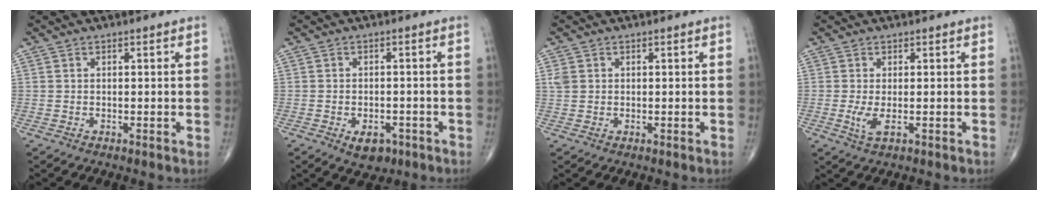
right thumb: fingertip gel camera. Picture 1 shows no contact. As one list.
[{"total": 4.7, "force": [-2.2, 2.9, 2.9], "torque": [-0.031, 0.007, -0.026]}, {"total": 1.8, "force": [0.4, 1.5, 0.9], "torque": [-0.020, 0.004, 0.011]}, {"total": 2.9, "force": [-0.5, 0.9, 2.7], "torque": [-0.065, -0.010, -0.007]}]